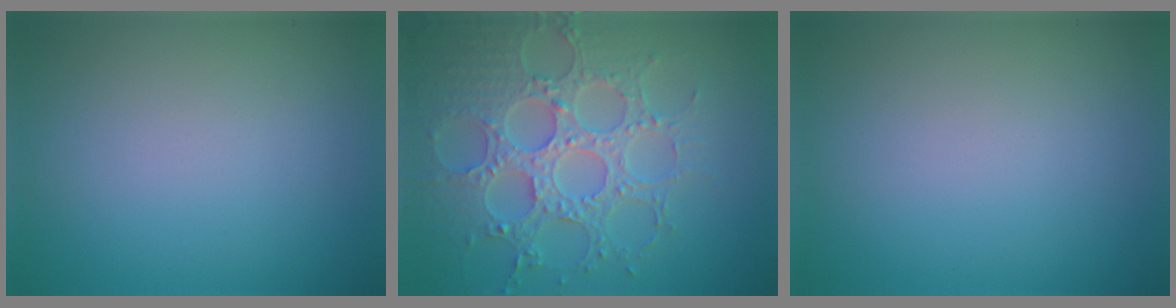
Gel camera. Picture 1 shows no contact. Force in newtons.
{"total": 7.2, "press": 5.9, "slide": 4.1}
{"total": 0.0}